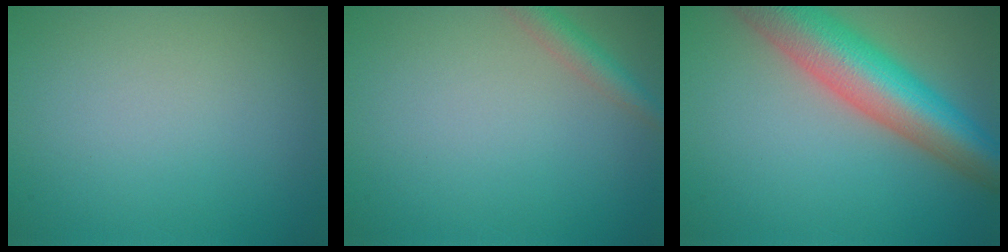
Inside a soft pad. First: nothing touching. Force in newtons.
{"total": 2.3, "press": 2.3, "slide": 0.1}
{"total": 10.5, "press": 10.4, "slide": 0.6}